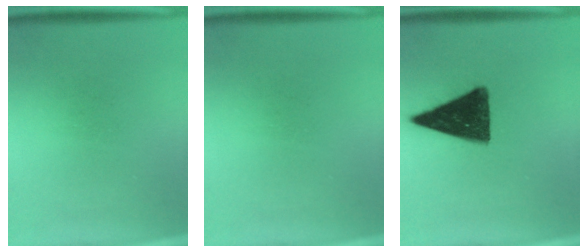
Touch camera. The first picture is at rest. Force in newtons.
{"total": 0.0}
{"total": 14.3}